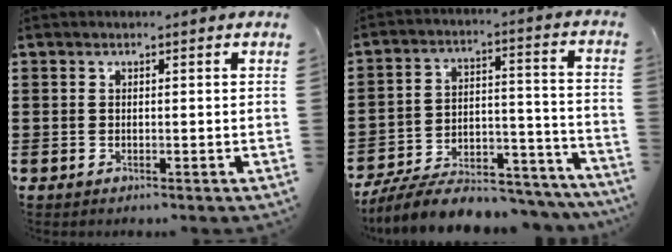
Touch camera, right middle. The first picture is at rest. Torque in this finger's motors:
{"motor_torque": [1.55, -0.59, 1.05, 0.21]}